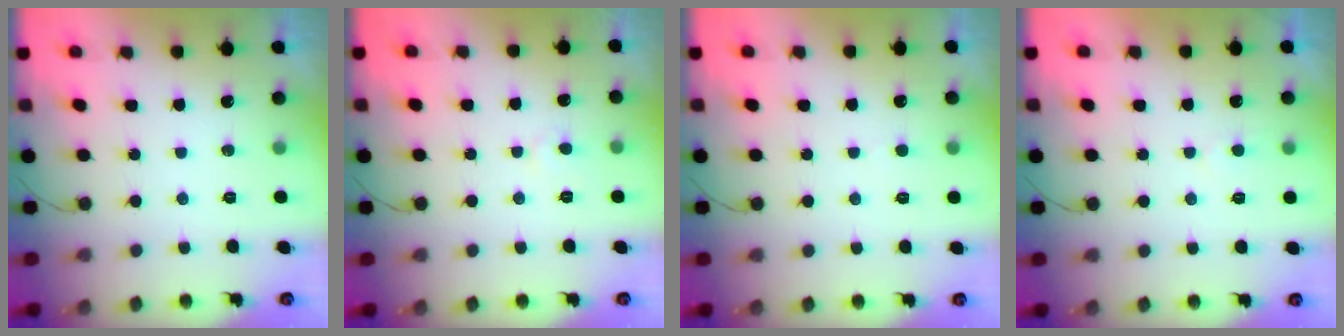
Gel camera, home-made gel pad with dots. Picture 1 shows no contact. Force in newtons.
{"total": 3.7, "press": 3.7, "slide": 0.4}
{"total": 1.7, "press": 1.7, "slide": 0.1}
{"total": 2.6, "press": 2.6, "slide": 0.4}